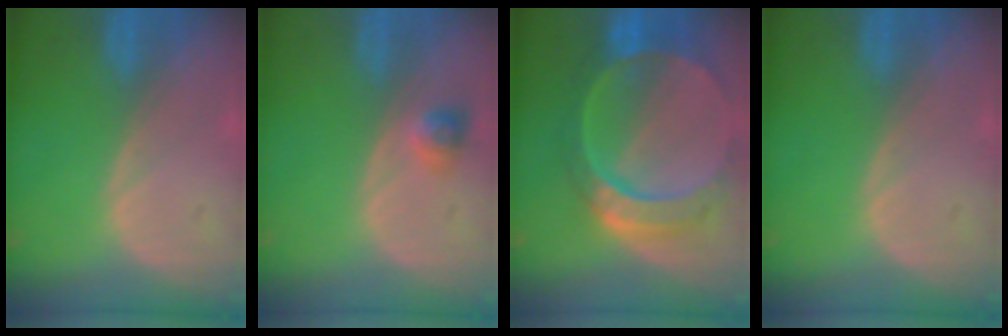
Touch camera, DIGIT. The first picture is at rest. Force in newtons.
{"total": 2.3, "press": 2.2, "slide": 0.7}
{"total": 10.7, "press": 9.0, "slide": 5.7}
{"total": 0.0}